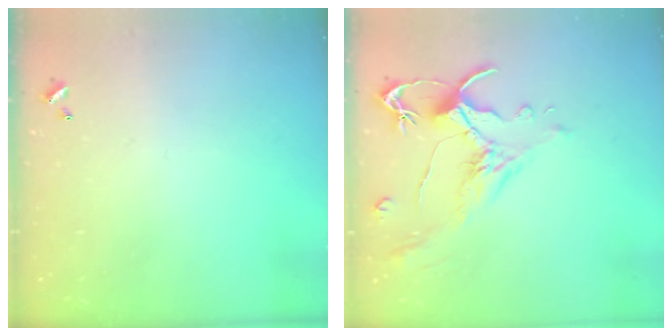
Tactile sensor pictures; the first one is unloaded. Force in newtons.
{"total": 1.5, "press": 1.0, "slide": 1.1}